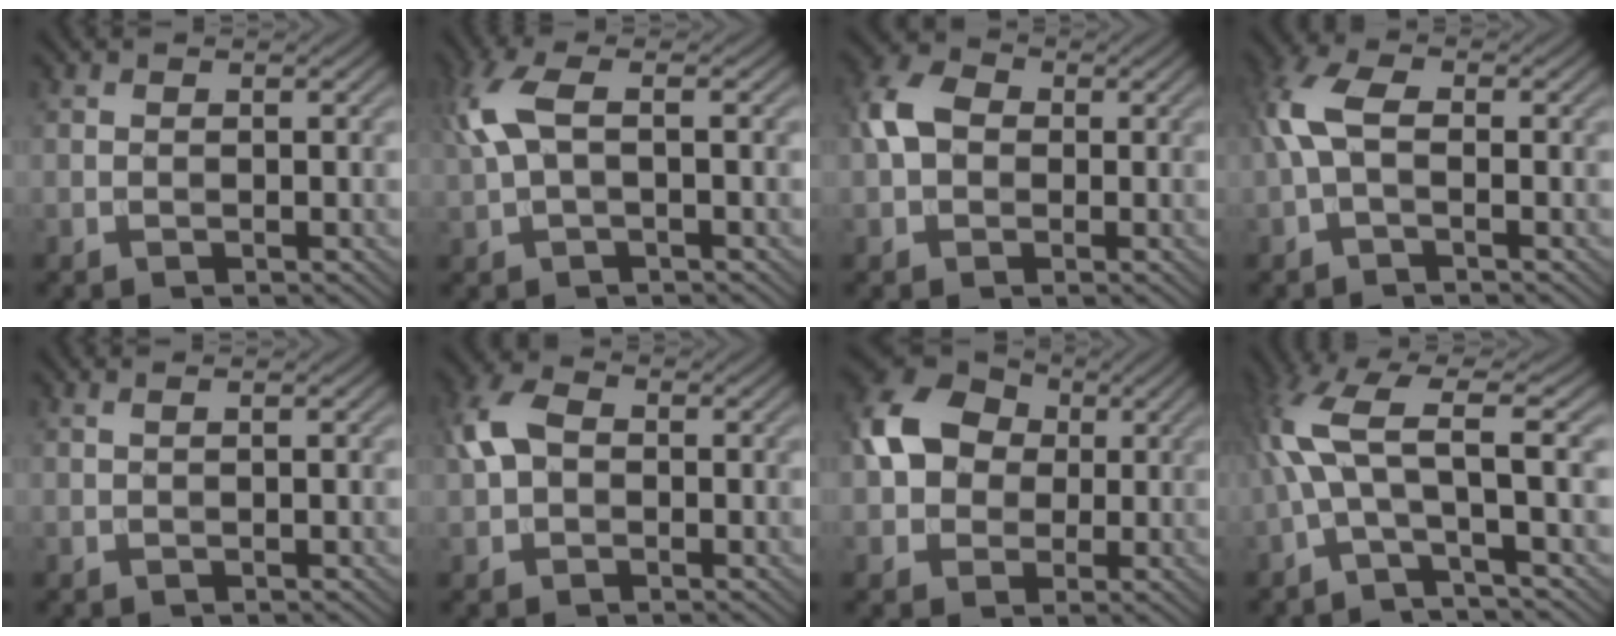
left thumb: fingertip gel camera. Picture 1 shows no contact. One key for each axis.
{"total": 5.8, "fx": 1.1, "fy": 2.3, "fz": 5.2, "tx": -0.137, "ty": 0.014, "tz": 0.016}
{"total": 5.0, "fx": 0.1, "fy": 3.9, "fz": 3.1, "tx": -0.070, "ty": 0.010, "tz": -0.006}
{"total": 5.0, "fx": -0.3, "fy": 2.4, "fz": 4.4, "tx": -0.116, "ty": 0.014, "tz": -0.014}
{"total": 0.7, "fx": 0.3, "fy": 0.1, "fz": 0.6, "tx": -0.011, "ty": 0.004, "tz": 0.001}
{"total": 5.1, "fx": 0.4, "fy": 3.6, "fz": 3.6, "tx": -0.082, "ty": 0.014, "tz": -0.002}
{"total": 9.2, "fx": 1.0, "fy": 7.4, "fz": 5.3, "tx": -0.119, "ty": 0.016, "tz": 0.006}
{"total": 8.2, "fx": -0.1, "fy": 1.6, "fz": 8.1, "tx": -0.180, "ty": 0.026, "tz": -0.020}